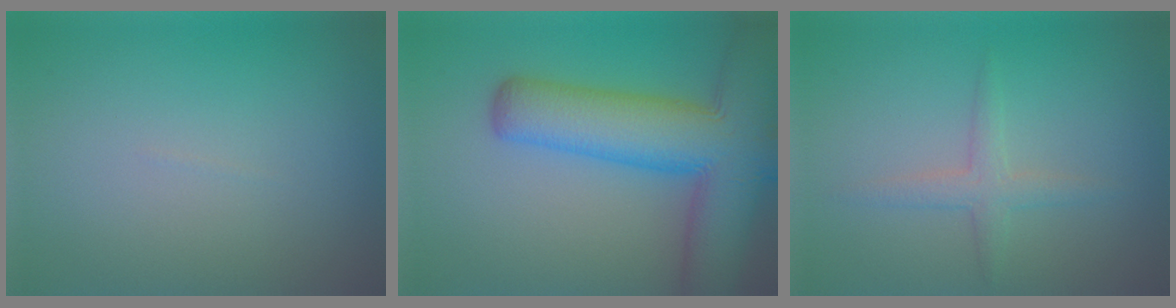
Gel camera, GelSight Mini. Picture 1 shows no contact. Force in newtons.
{"total": 11.0, "press": 11.0, "slide": 0.4}
{"total": 1.9, "press": 1.9, "slide": 0.1}